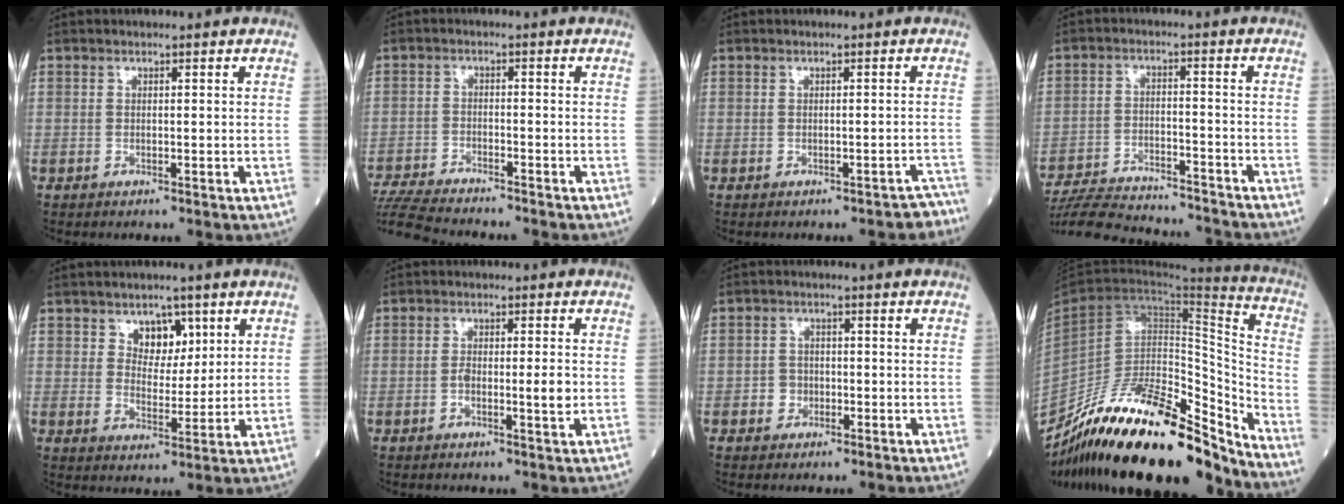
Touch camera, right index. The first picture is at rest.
{"total": 10.7, "force": [-10.0, 1.3, 3.7], "torque": [-0.069, -0.013, -0.171]}
{"total": 3.3, "force": [-2.9, 1.1, 1.0], "torque": [0.005, 0.004, -0.032]}
{"total": 16.9, "force": [-16.0, 2.6, 4.8], "torque": [-0.100, -0.005, -0.241]}
{"total": 5.0, "force": [2.7, 3.2, 2.7], "torque": [-0.035, 0.001, 0.048]}
{"total": 3.7, "force": [-0.6, 0.8, 3.6], "torque": [-0.061, 0.000, -0.010]}
{"total": 2.3, "force": [-0.9, 2.0, 0.6], "torque": [-0.005, 0.009, -0.017]}
{"total": 27.4, "force": [-22.2, 5.8, 14.9], "torque": [-0.221, -0.009, -0.372]}